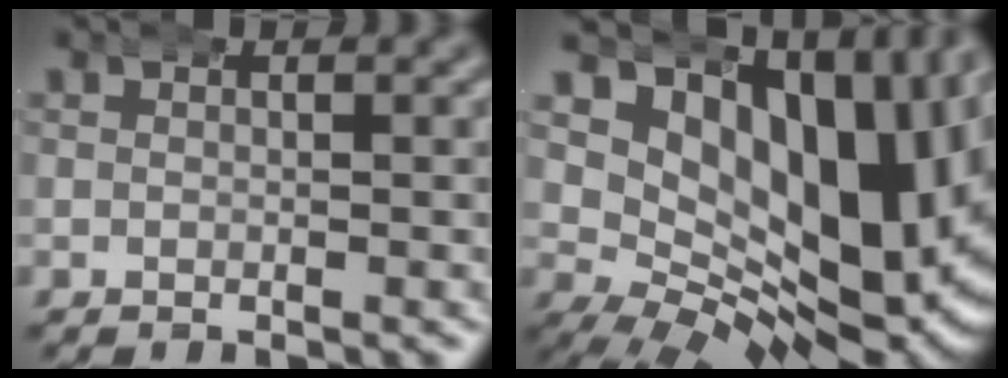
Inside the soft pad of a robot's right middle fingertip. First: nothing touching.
{"total": 20.1, "force": [5.2, 12.0, 15.3], "torque": [-0.223, 0.004, 0.085]}